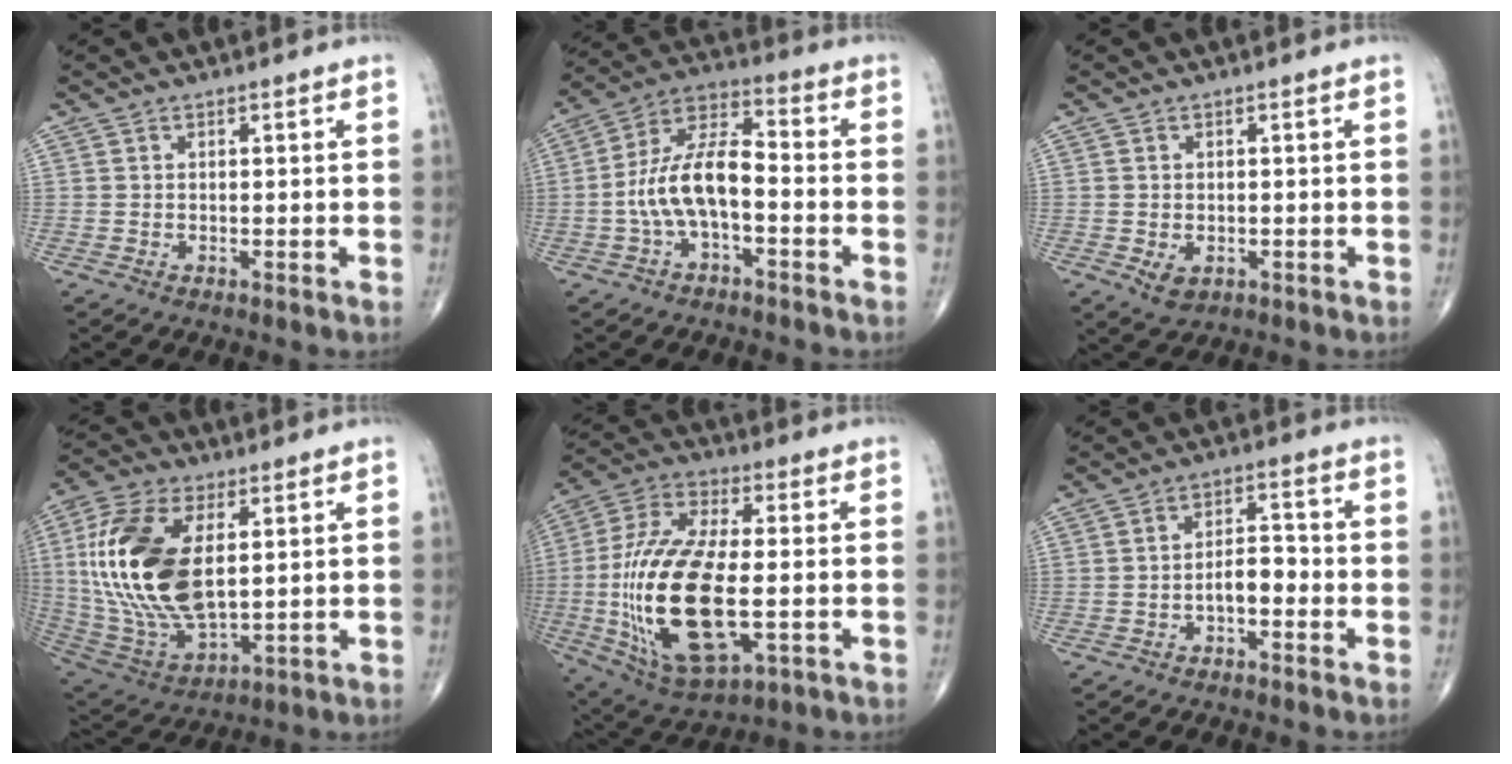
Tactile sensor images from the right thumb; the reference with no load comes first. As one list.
[{"total": 11.6, "force": [-2.7, 5.2, 10.0], "torque": [-0.194, 0.048, -0.058]}, {"total": 3.3, "force": [-0.9, 2.3, 2.2], "torque": [-0.033, -0.001, -0.006]}, {"total": 22.5, "force": [3.6, 11.6, 18.9], "torque": [-0.393, -0.020, 0.070]}, {"total": 24.5, "force": [-3.4, 10.6, 21.8], "torque": [-0.461, -0.001, -0.045]}, {"total": 4.7, "force": [-1.8, 2.3, 3.6], "torque": [-0.049, 0.028, -0.035]}]